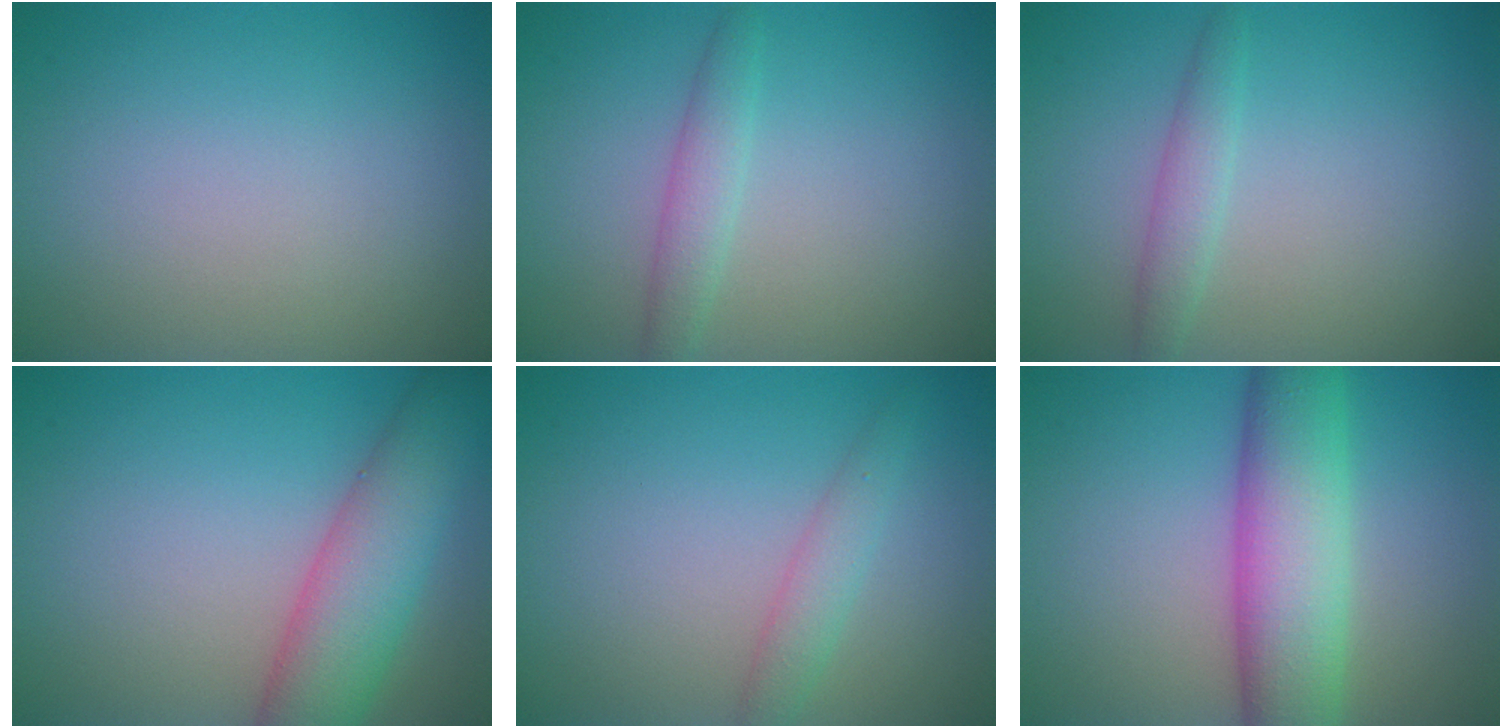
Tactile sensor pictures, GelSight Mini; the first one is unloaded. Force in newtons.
{"total": 2.1, "press": 2.1, "slide": 0.1}
{"total": 1.9, "press": 1.9, "slide": 0.1}
{"total": 6.4, "press": 6.4, "slide": 0.4}
{"total": 1.9, "press": 1.9, "slide": 0.1}
{"total": 8.3, "press": 8.3, "slide": 0.2}